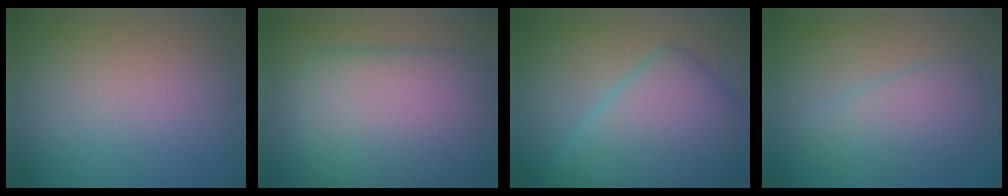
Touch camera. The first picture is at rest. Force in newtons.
{"total": 10.8, "press": 10.8, "slide": 0.6}
{"total": 8.7, "press": 8.7, "slide": 0.1}
{"total": 3.6, "press": 3.6, "slide": 0.0}